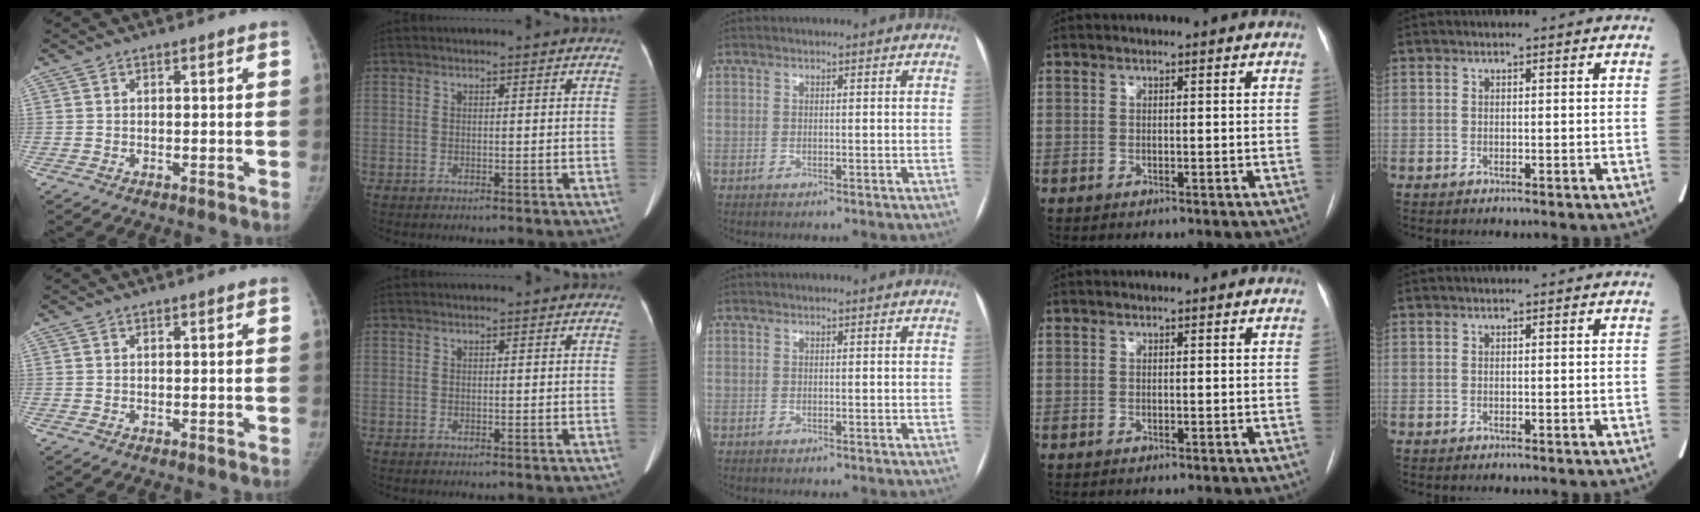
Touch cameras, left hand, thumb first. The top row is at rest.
{}